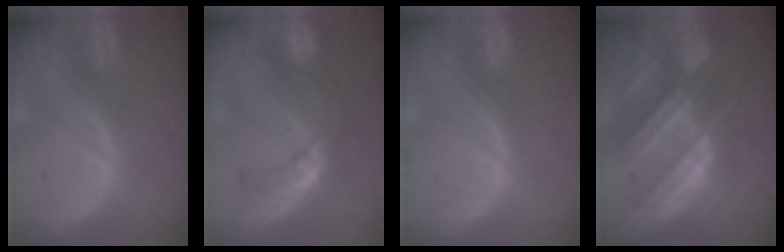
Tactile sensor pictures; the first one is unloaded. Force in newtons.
{"total": 7.6, "press": 6.5, "slide": 4.0}
{"total": 0.0}
{"total": 10.4, "press": 9.1, "slide": 4.9}